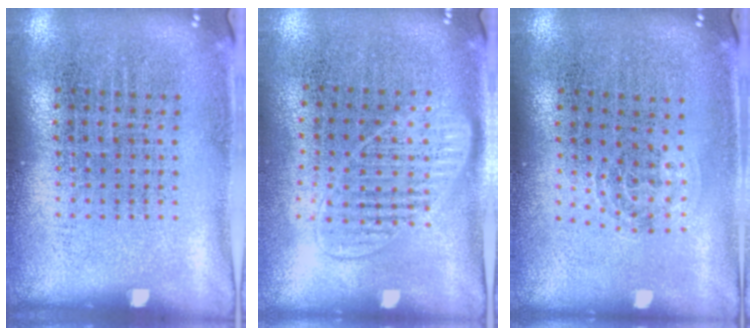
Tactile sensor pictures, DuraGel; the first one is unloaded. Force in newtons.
{"total": 1.4, "press": 1.3, "slide": 0.6}
{"total": 1.0, "press": 0.6, "slide": 0.8}